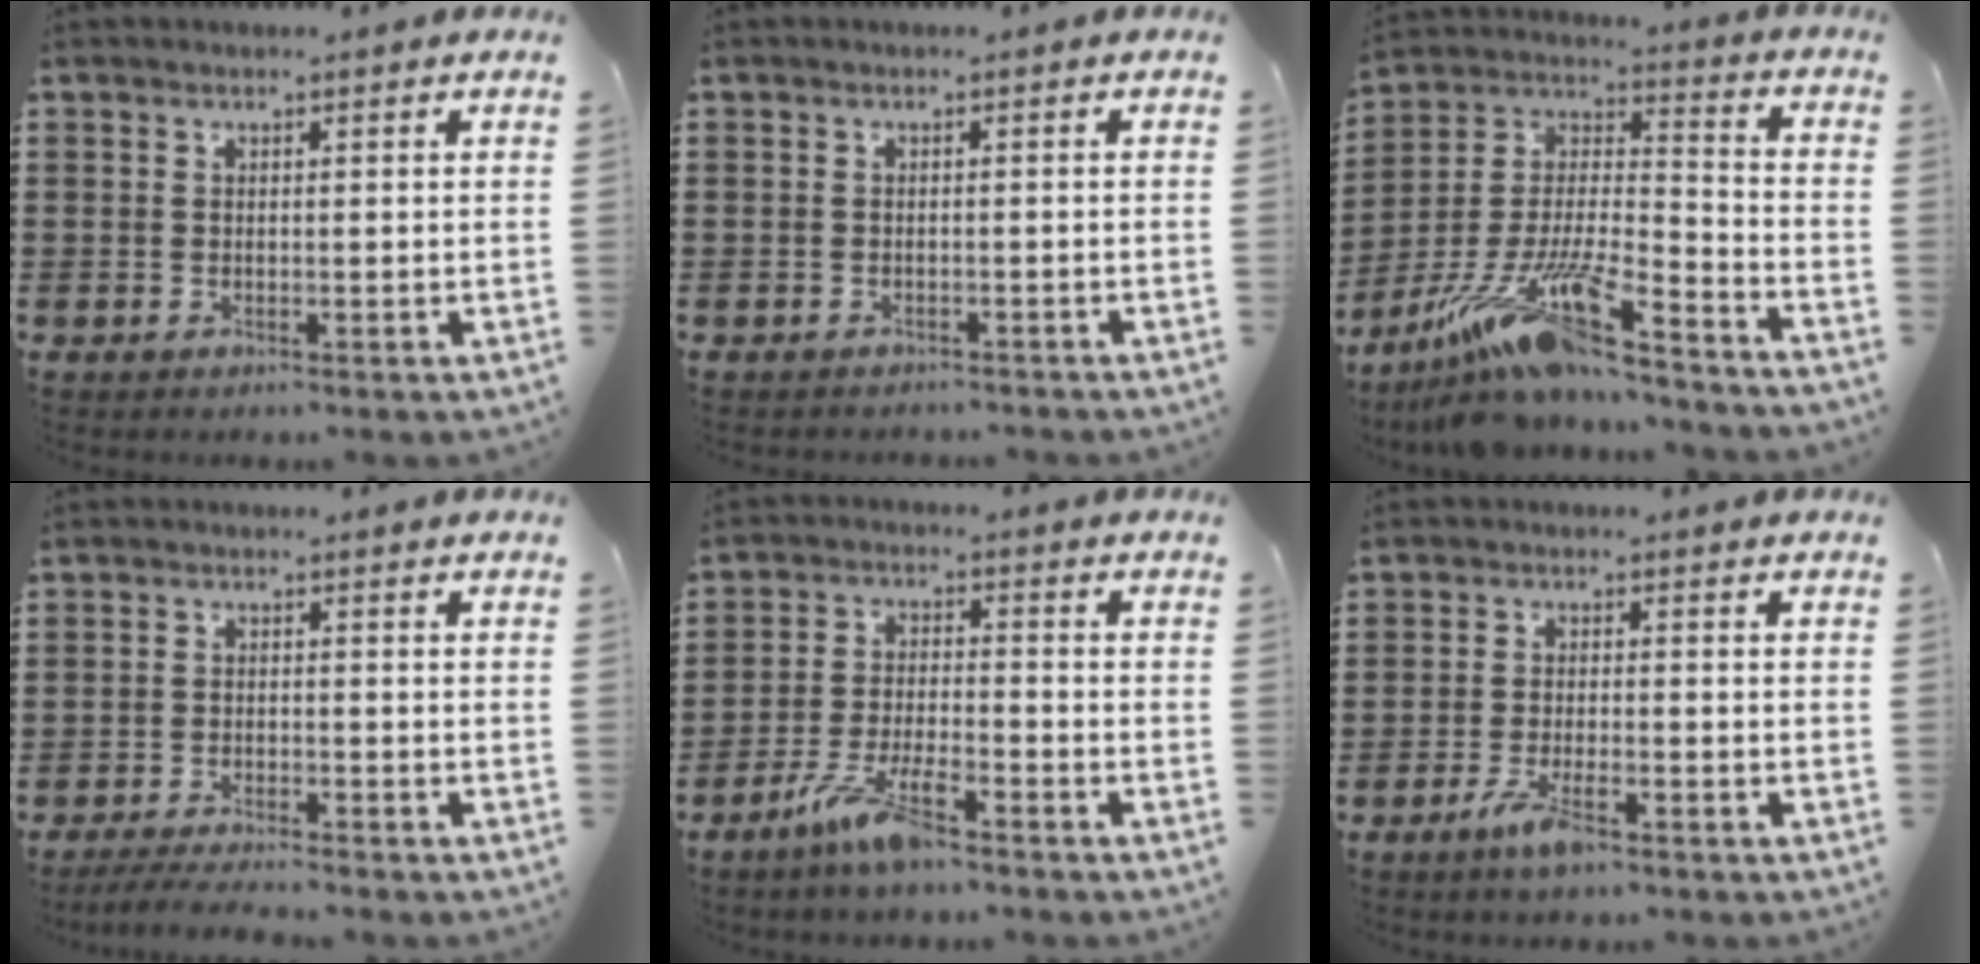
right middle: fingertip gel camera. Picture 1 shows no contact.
{"total": 0.8, "force": [-0.8, 0.0, 0.1], "torque": [-0.004, -0.002, -0.016]}
{"total": 16.6, "force": [-12.3, 2.3, 10.9], "torque": [-0.215, 0.012, -0.227]}
{"total": 3.2, "force": [-3.1, -0.1, 0.8], "torque": [-0.023, -0.007, -0.063]}
{"total": 6.6, "force": [-4.9, 1.0, 4.3], "torque": [-0.093, -0.004, -0.093]}
{"total": 4.2, "force": [-2.5, 0.8, 3.2], "torque": [-0.071, -0.004, -0.050]}